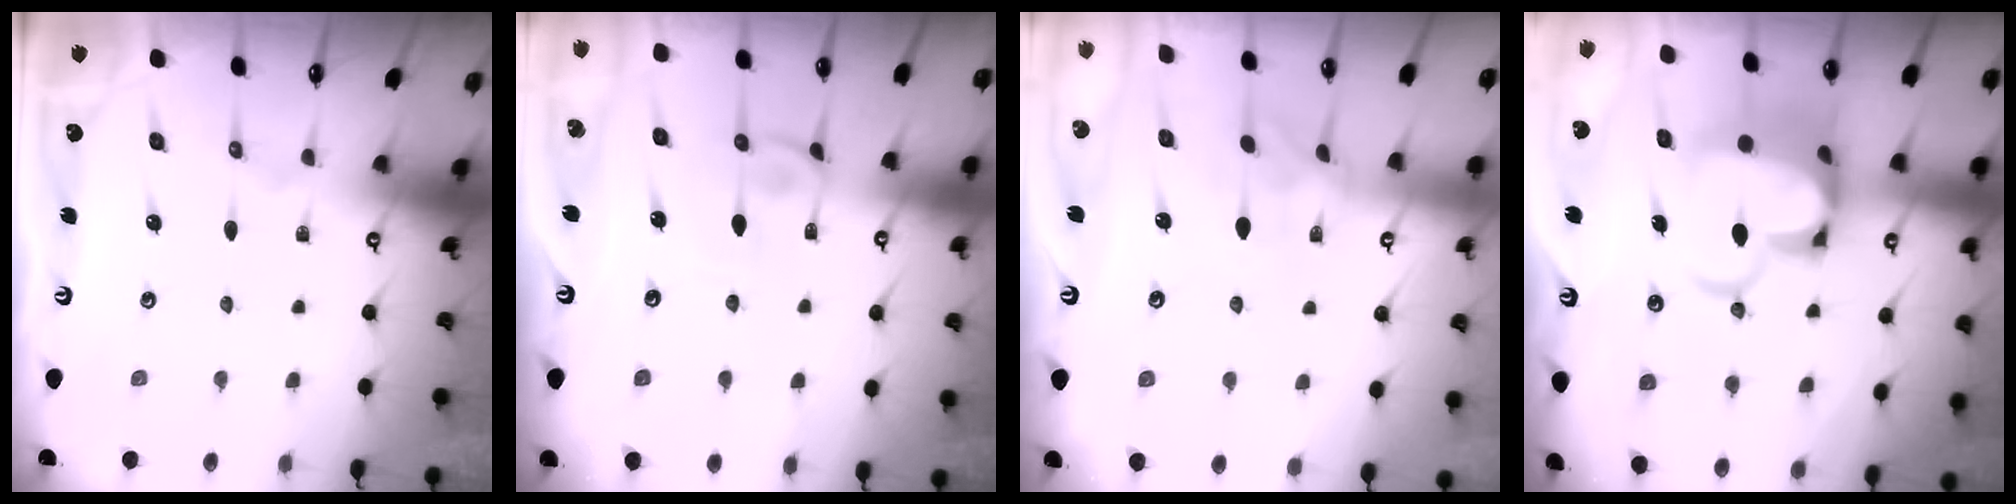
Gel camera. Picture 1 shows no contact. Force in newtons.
{"total": 2.1, "press": 2.0, "slide": 0.4}
{"total": 1.0, "press": 0.6, "slide": 0.9}
{"total": 10.7, "press": 10.5, "slide": 2.0}